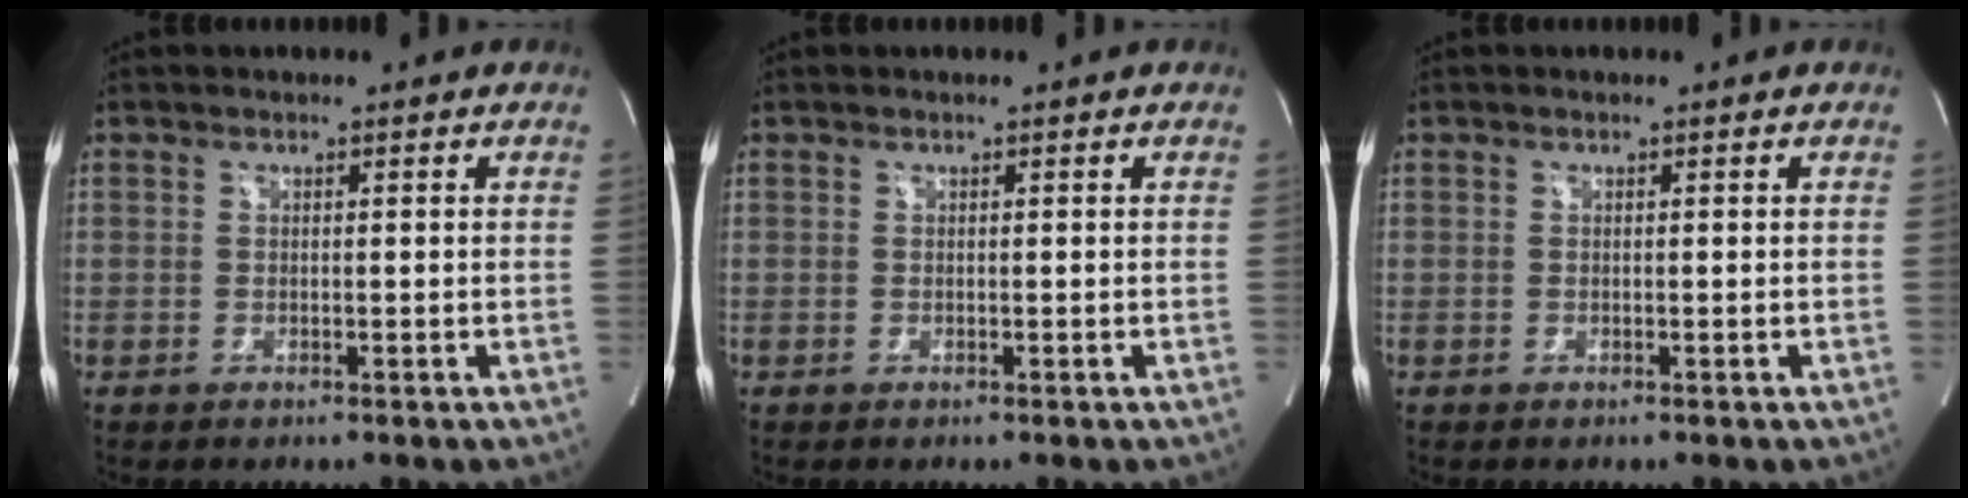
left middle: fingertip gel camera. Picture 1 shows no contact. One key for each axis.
{"total": 0.0}
{"total": 0.0}